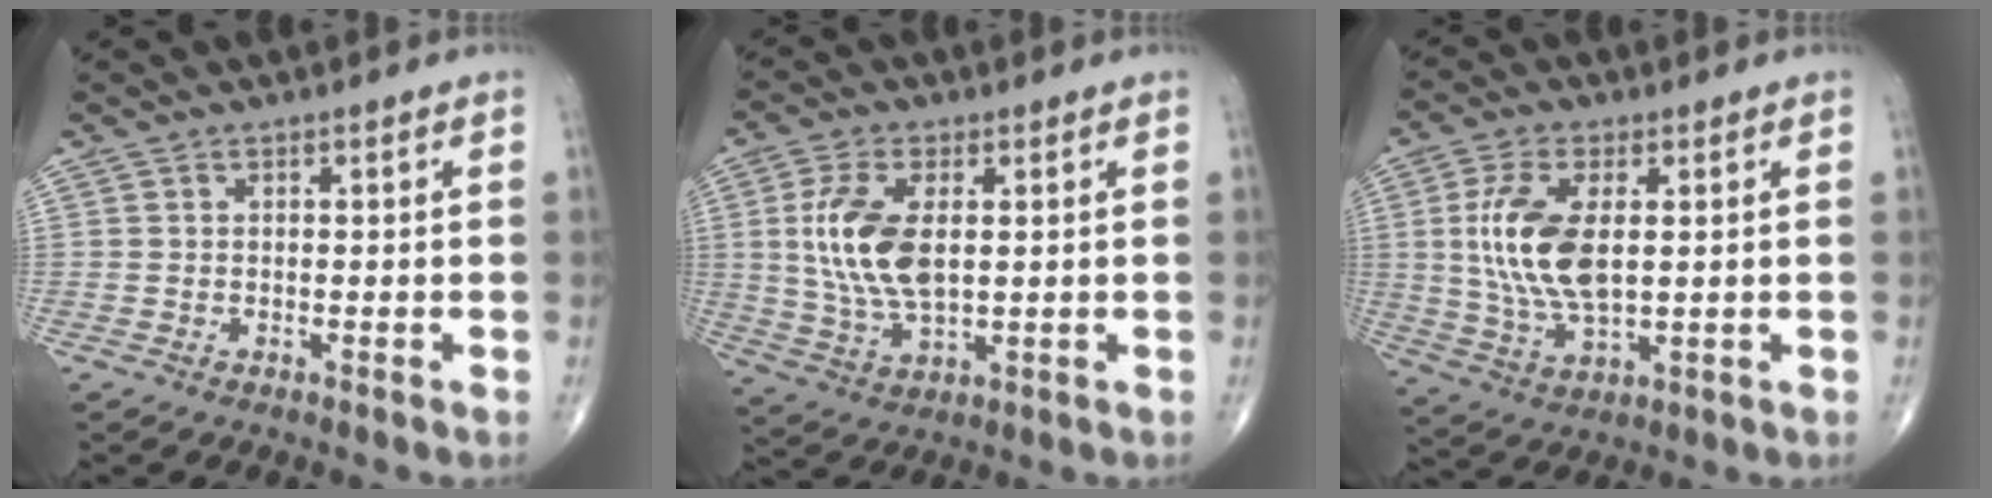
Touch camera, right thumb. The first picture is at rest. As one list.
[{"total": 12.0, "force": [1.7, 6.1, 10.3], "torque": [-0.213, -0.009, 0.037]}, {"total": 13.1, "force": [1.7, 6.3, 11.3], "torque": [-0.234, -0.009, 0.039]}]